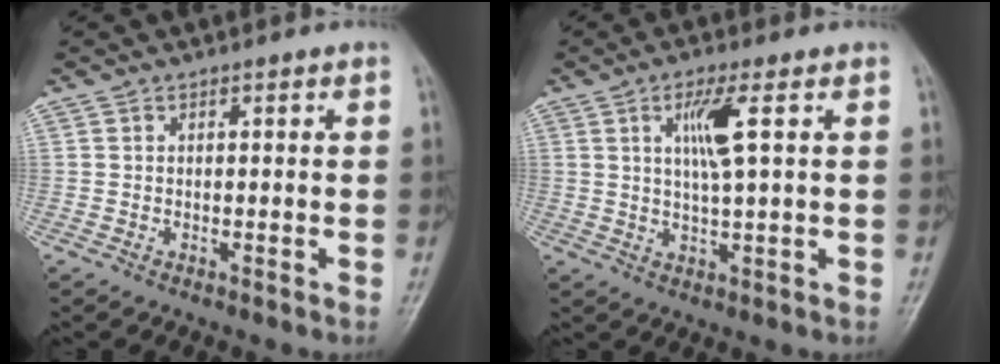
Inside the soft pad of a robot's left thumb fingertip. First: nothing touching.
{"total": 6.4, "force": [1.9, 1.0, 6.0], "torque": [-0.121, -0.008, 0.035]}